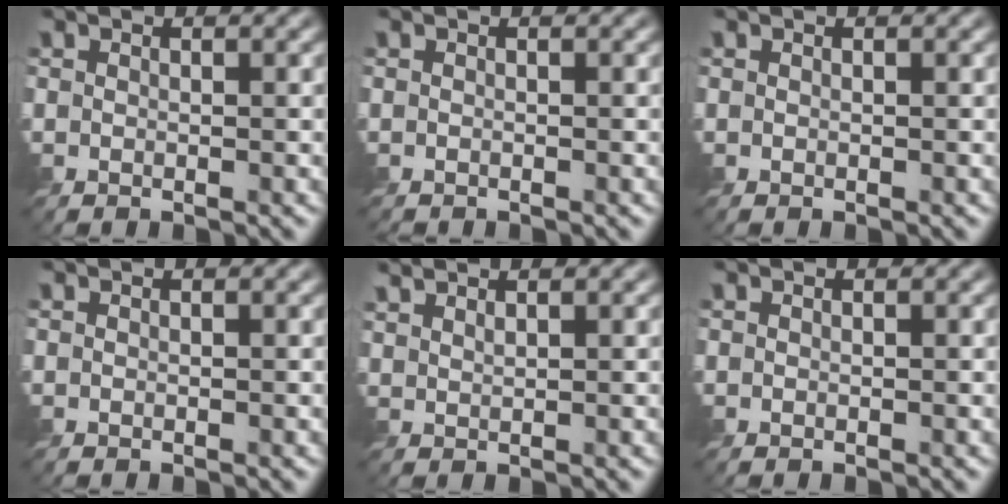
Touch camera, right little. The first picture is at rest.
{"total": 0.7, "force": [-0.7, 0.0, 0.0], "torque": [0.004, -0.005, -0.011]}
{"total": 0.0}
{"total": 0.0}
{"total": 1.4, "force": [1.2, 0.2, 0.5], "torque": [-0.010, 0.000, 0.025]}
{"total": 0.0}